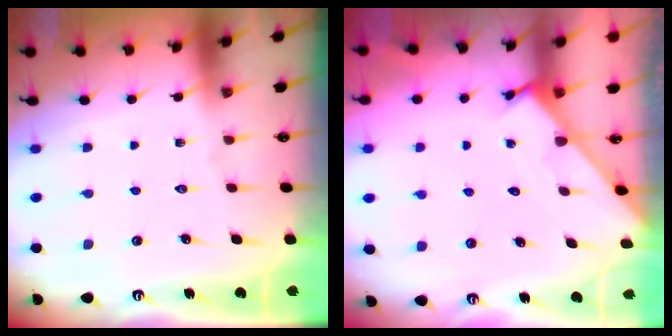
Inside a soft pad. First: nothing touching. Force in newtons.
{"total": 1.5, "press": 1.5, "slide": 0.1}